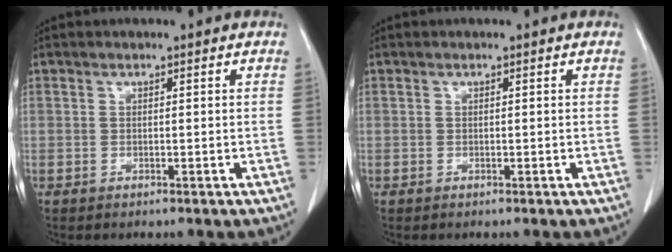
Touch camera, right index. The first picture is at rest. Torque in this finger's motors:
{"motor_torque": [0.00, 0.00, 0.00, 0.00]}